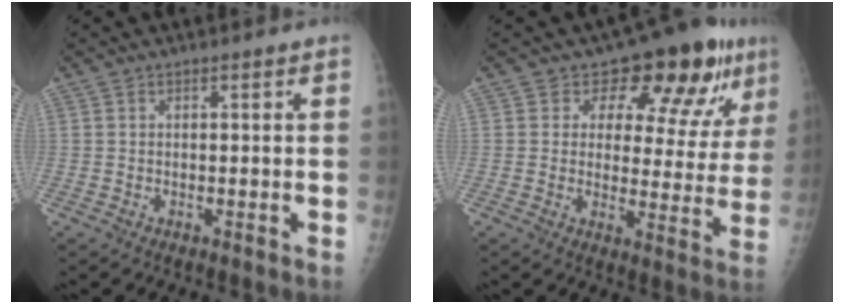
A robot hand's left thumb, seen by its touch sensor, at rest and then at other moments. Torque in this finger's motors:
{"motor_torque": [0.07, 0.39, -0.06, -0.13, 0.06]}